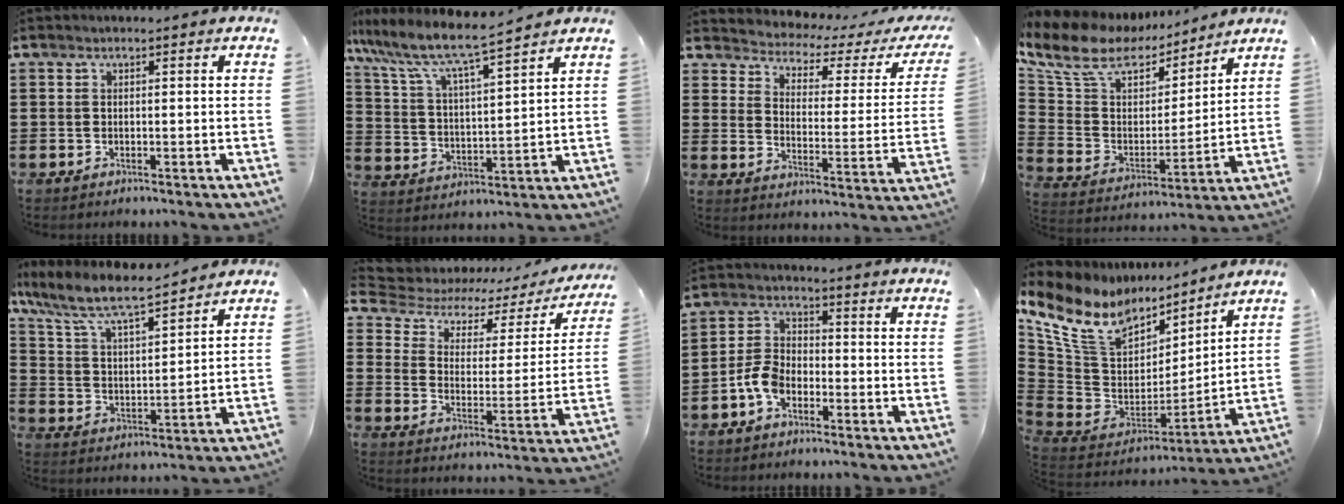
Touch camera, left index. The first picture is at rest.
{"total": 7.0, "force": [6.2, 0.2, 3.2], "torque": [-0.089, -0.037, 0.099]}
{"total": 2.3, "force": [2.0, 1.0, 0.7], "torque": [-0.032, -0.020, 0.022]}
{"total": 10.5, "force": [7.9, 5.0, 4.6], "torque": [-0.130, -0.036, 0.140]}
{"total": 8.0, "force": [6.9, 1.1, 3.9], "torque": [-0.105, -0.036, 0.116]}
{"total": 4.5, "force": [2.9, 2.4, 2.4], "torque": [-0.068, -0.017, 0.041]}
{"total": 5.1, "force": [-2.8, 3.0, 3.1], "torque": [-0.090, 0.003, -0.062]}
{"total": 12.2, "force": [8.0, 7.0, 5.9], "torque": [-0.170, -0.045, 0.144]}